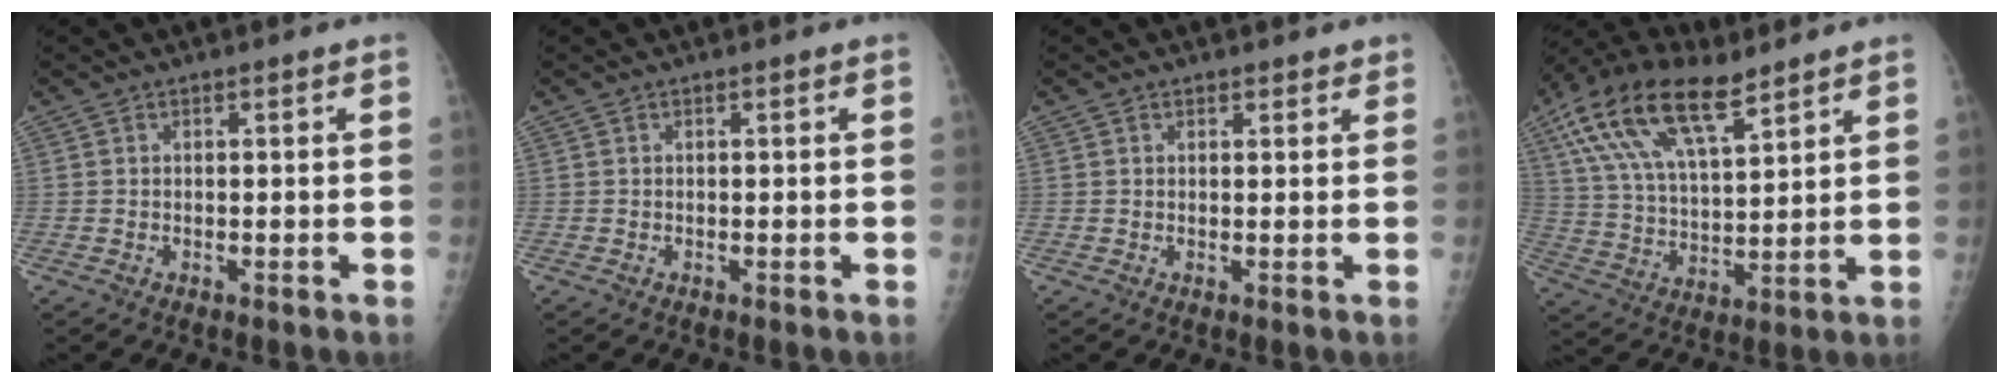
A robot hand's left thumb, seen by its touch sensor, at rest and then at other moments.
{"total": 0.0}
{"total": 1.2, "force": [0.9, 0.8, 0.0], "torque": [0.019, -0.005, 0.006]}
{"total": 18.7, "force": [10.8, 7.9, 13.2], "torque": [-0.239, -0.017, 0.203]}